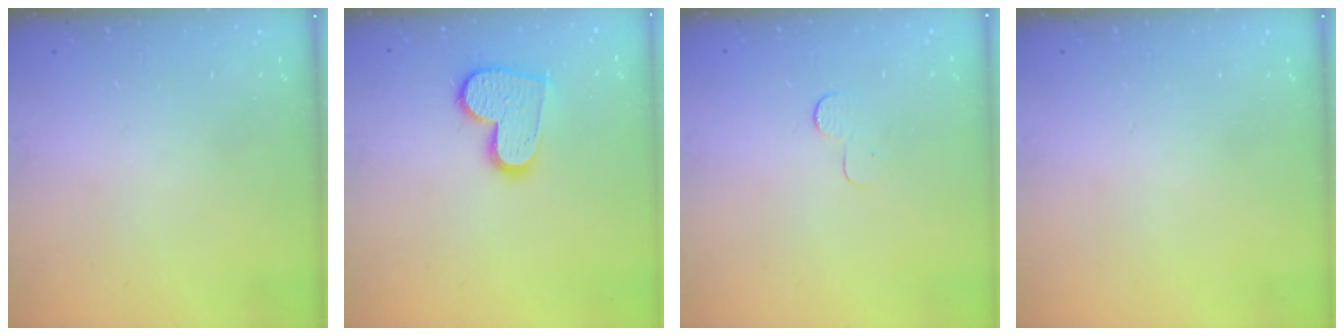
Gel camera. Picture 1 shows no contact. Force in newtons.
{"total": 12.7, "press": 12.6, "slide": 1.0}
{"total": 2.9, "press": 2.9, "slide": 0.3}
{"total": 0.0}